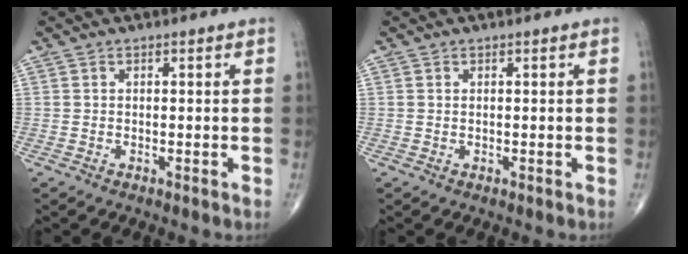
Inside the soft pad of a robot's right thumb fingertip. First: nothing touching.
{"total": 0.0}